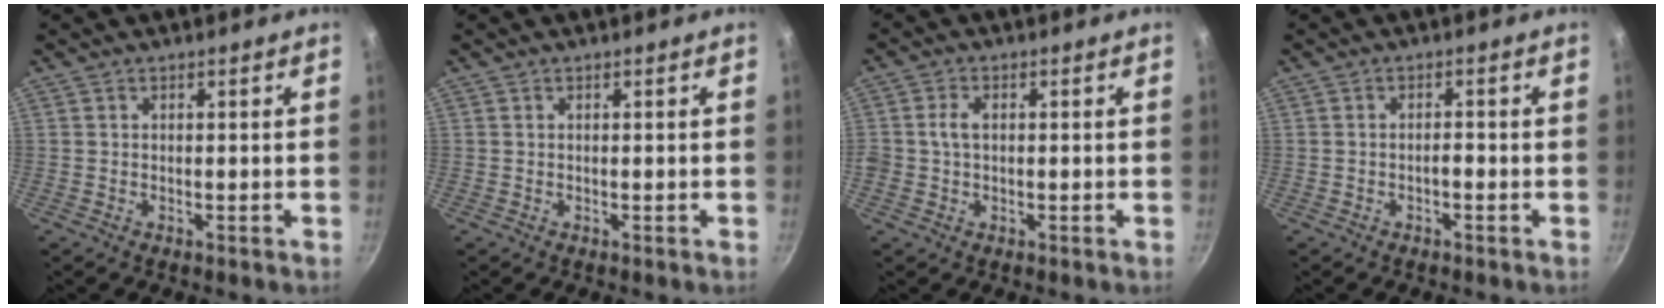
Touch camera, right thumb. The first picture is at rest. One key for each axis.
{"total": 0.0}
{"total": 3.1, "fx": 0.2, "fy": 2.2, "fz": 2.2, "tx": -0.036, "ty": 0.009, "tz": 0.001}
{"total": 1.4, "fx": -0.7, "fy": 0.6, "fz": 1.1, "tx": -0.013, "ty": 0.012, "tz": -0.011}